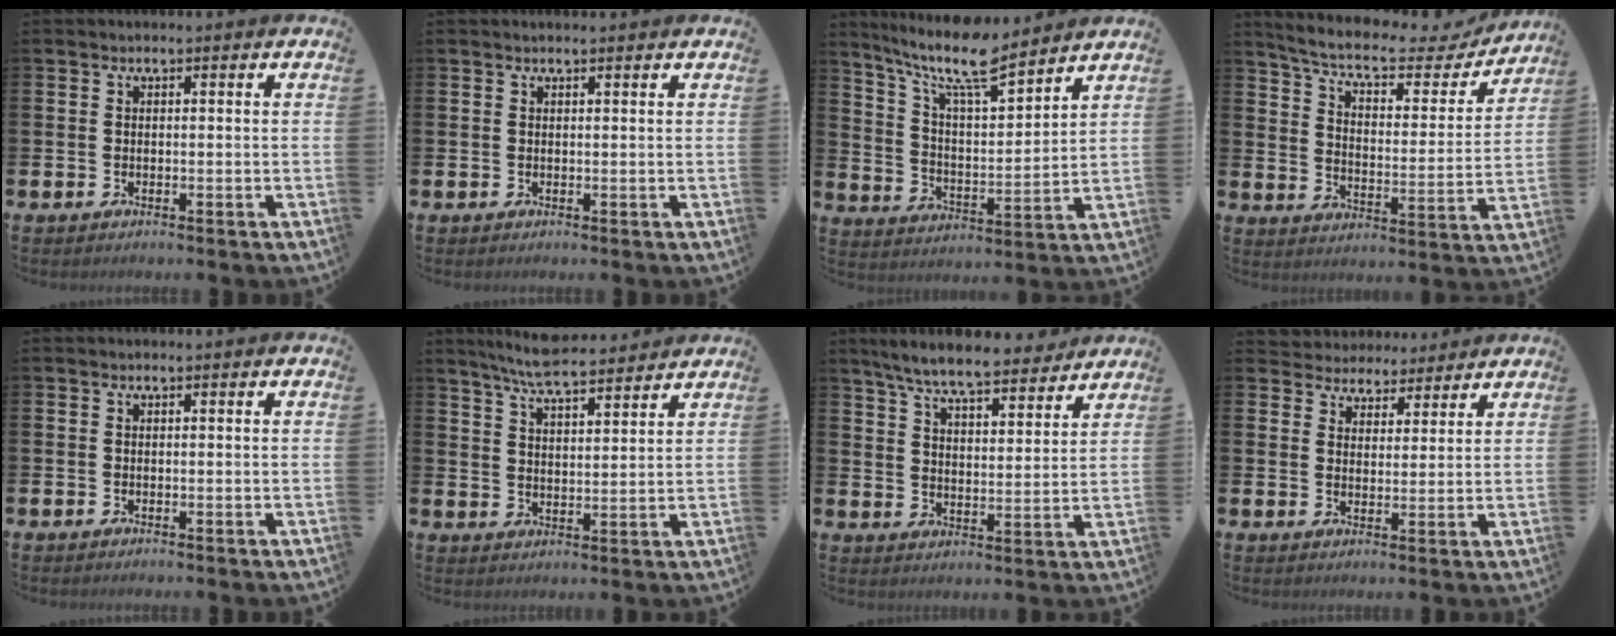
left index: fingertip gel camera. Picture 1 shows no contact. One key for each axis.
{"total": 0.8, "fx": 0.8, "fy": 0.0, "fz": 0.1, "tx": 0.000, "ty": -0.001, "tz": 0.014}
{"total": 11.0, "fx": 9.5, "fy": 1.9, "fz": 5.3, "tx": -0.130, "ty": -0.054, "tz": 0.165}
{"total": 7.3, "fx": 6.1, "fy": 2.2, "fz": 3.2, "tx": -0.087, "ty": -0.040, "tz": 0.098}
{"total": 0.0}
{"total": 7.3, "fx": 6.9, "fy": 0.5, "fz": 2.3, "tx": -0.069, "ty": -0.027, "tz": 0.126}
{"total": 7.9, "fx": 7.3, "fy": 1.1, "fz": 2.7, "tx": -0.075, "ty": -0.039, "tz": 0.127}
{"total": 4.2, "fx": 3.9, "fy": 1.4, "fz": -0.7, "tx": -0.012, "ty": -0.023, "tz": 0.069}